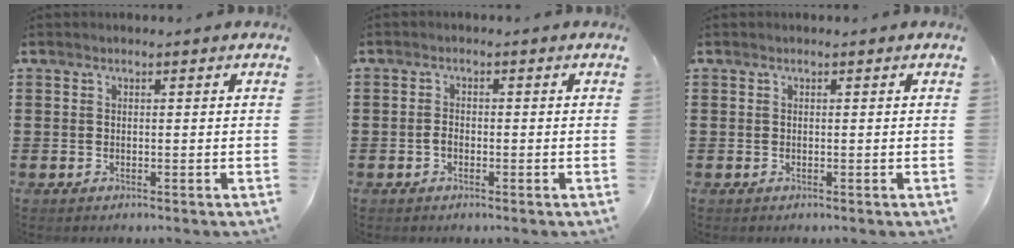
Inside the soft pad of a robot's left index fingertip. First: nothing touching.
{"total": 1.5, "force": [-0.5, 0.8, 1.2], "torque": [-0.031, -0.001, -0.012]}
{"total": 0.0}